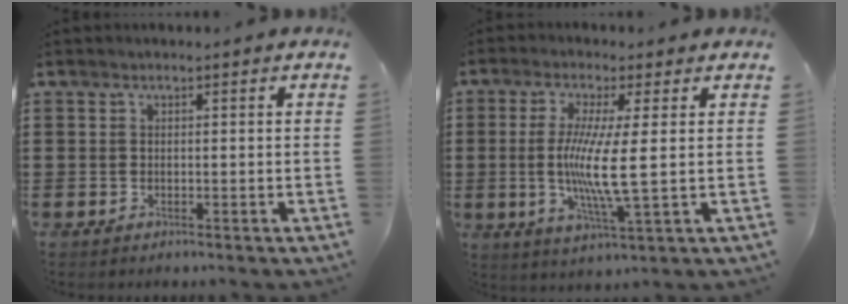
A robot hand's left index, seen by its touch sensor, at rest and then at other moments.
{"total": 8.3, "force": [0.3, 0.4, 8.3], "torque": [-0.168, -0.012, -0.002]}